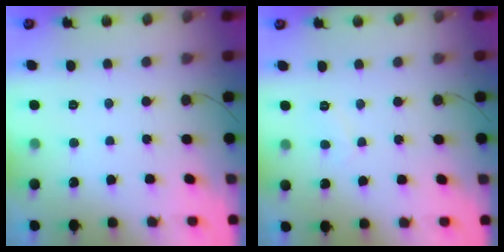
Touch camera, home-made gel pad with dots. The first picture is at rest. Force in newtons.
{"total": 3.0, "press": 2.9, "slide": 0.3}